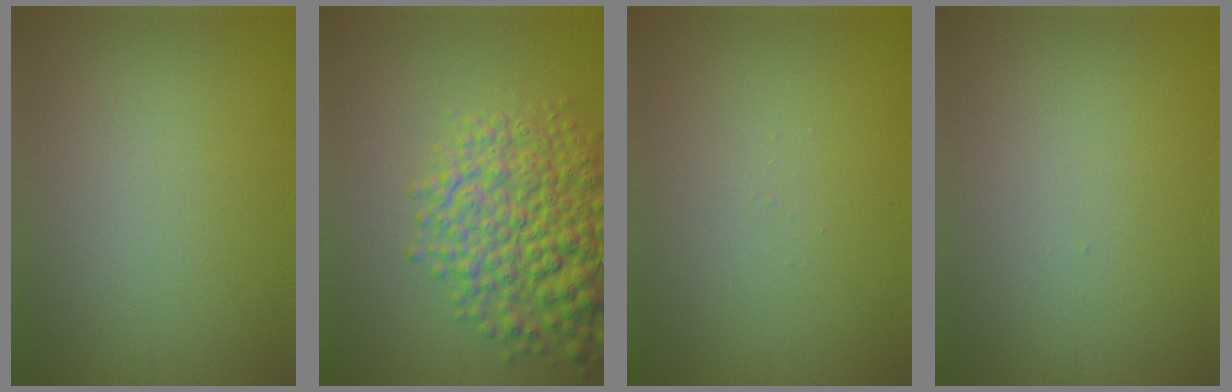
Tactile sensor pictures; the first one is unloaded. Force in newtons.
{"total": 7.6, "press": 7.6, "slide": 0.3}
{"total": 0.0}
{"total": 0.0}